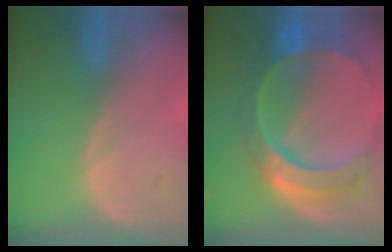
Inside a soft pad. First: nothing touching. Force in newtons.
{"total": 10.8, "press": 9.1, "slide": 5.8}